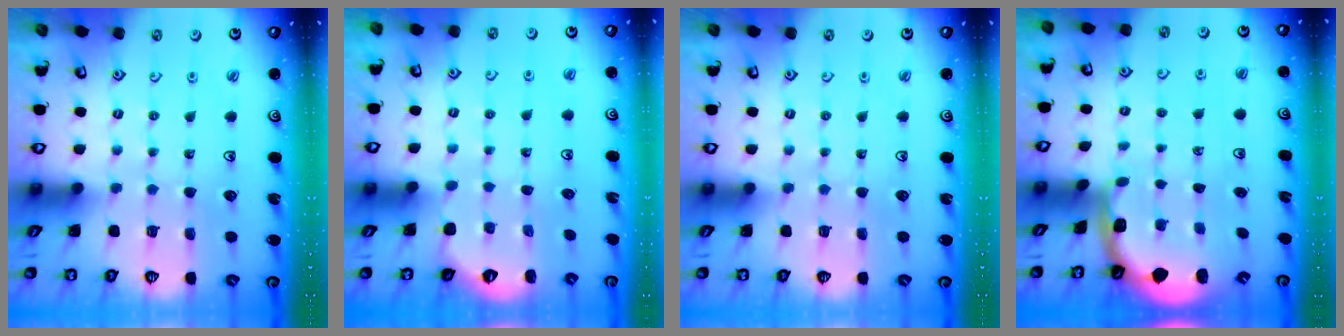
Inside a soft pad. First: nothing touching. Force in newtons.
{"total": 1.9, "press": 0.7, "slide": 1.8}
{"total": 0.0}
{"total": 1.5, "press": 1.5, "slide": 0.2}